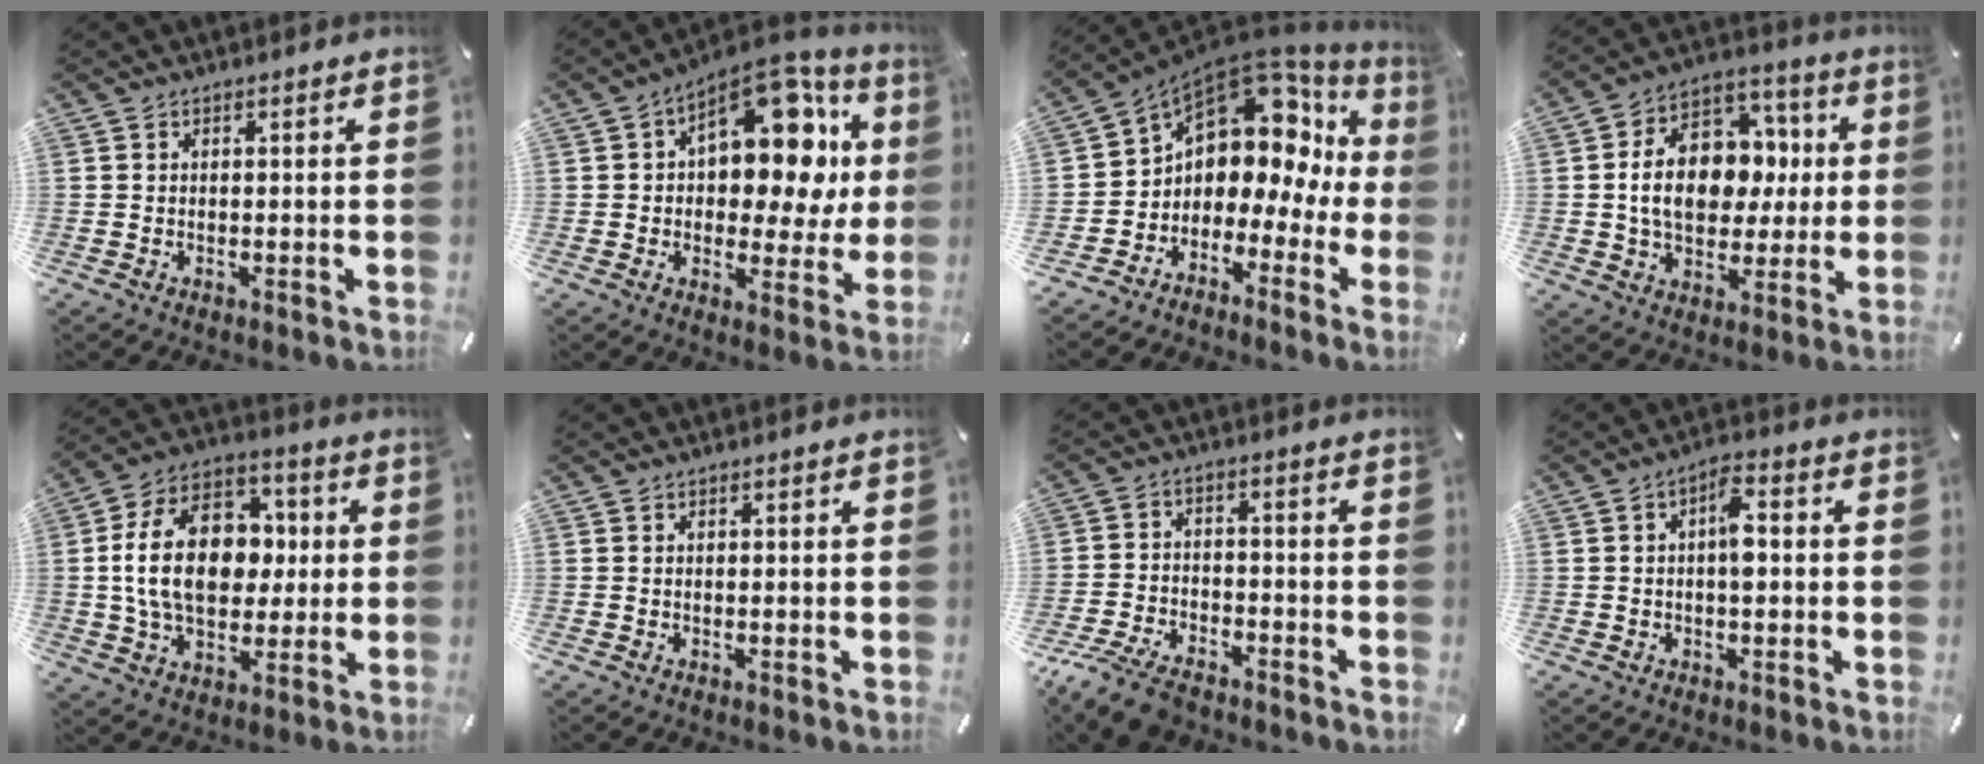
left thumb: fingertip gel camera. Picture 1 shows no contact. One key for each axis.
{"total": 18.2, "fx": 6.9, "fy": 10.6, "fz": 13.1, "tx": -0.163, "ty": -0.052, "tz": 0.117}
{"total": 8.5, "fx": 3.7, "fy": 6.7, "fz": 3.6, "tx": -0.065, "ty": -0.046, "tz": 0.061}
{"total": 15.4, "fx": 0.1, "fy": 11.7, "fz": 10.0, "tx": -0.178, "ty": 0.009, "tz": 0.003}
{"total": 18.7, "fx": 0.8, "fy": 13.3, "fz": 13.1, "tx": -0.249, "ty": 0.013, "tz": 0.011}
{"total": 0.0}
{"total": 8.4, "fx": -6.8, "fy": 3.7, "fz": 3.4, "tx": -0.072, "ty": 0.031, "tz": -0.130}
{"total": 5.4, "fx": 0.0, "fy": 2.4, "fz": 4.8, "tx": -0.076, "ty": 0.011, "tz": -0.006}